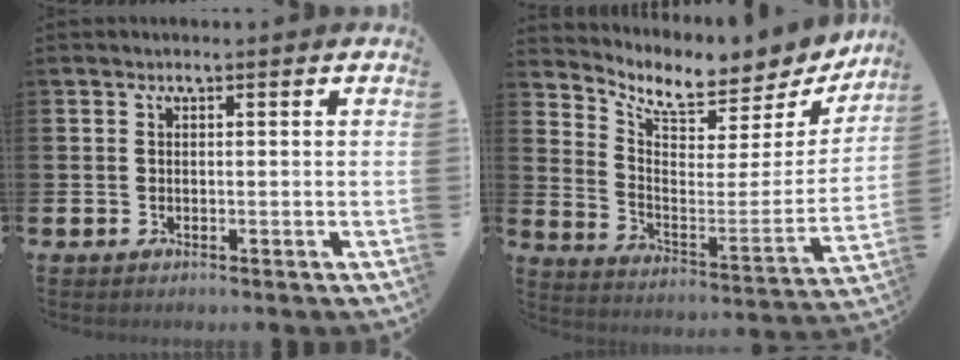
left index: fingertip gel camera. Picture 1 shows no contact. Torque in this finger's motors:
{"motor_torque": [0.80, -0.76, 0.12, 0.07]}